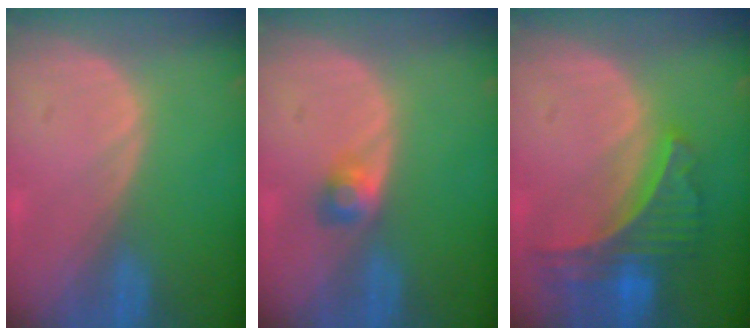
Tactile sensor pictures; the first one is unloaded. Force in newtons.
{"total": 2.4, "press": 2.3, "slide": 0.9}
{"total": 7.8, "press": 6.8, "slide": 3.8}